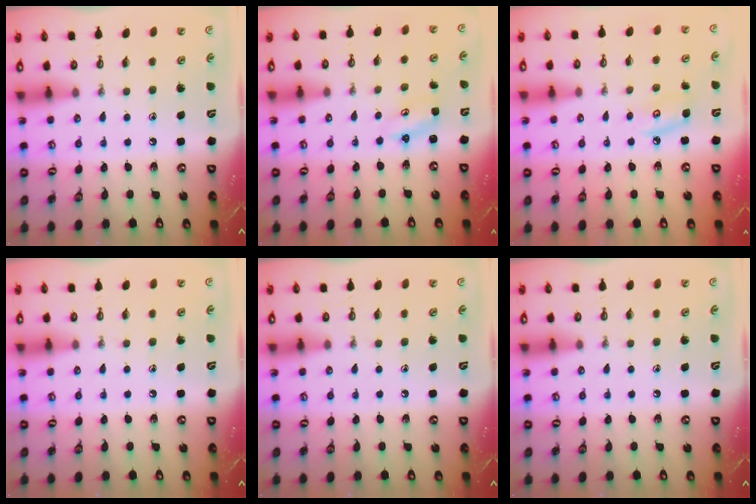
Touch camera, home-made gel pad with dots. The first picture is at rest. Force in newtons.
{"total": 2.8, "press": 2.8, "slide": 0.3}
{"total": 6.2, "press": 6.2, "slide": 0.6}
{"total": 0.0}
{"total": 0.0}
{"total": 0.0}